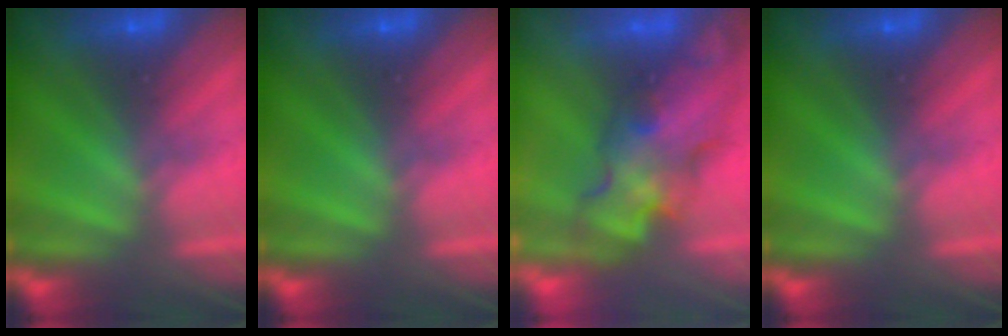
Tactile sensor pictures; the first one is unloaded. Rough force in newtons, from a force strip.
{"total": 0.0}
{"total": 3.8}
{"total": 0.0}